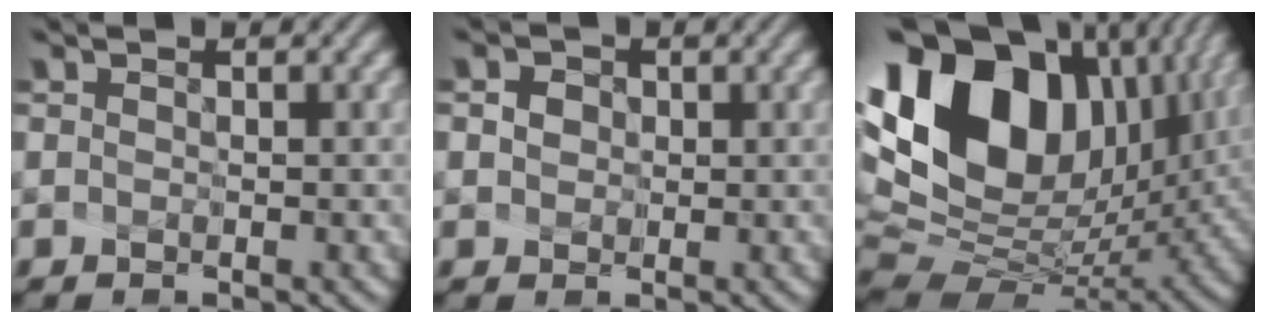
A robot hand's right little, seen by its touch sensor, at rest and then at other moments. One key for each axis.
{"total": 2.4, "fx": 0.8, "fy": 2.0, "fz": 1.0, "tx": 0.001, "ty": 0.027, "tz": -0.004}
{"total": 18.3, "fx": 6.0, "fy": 12.1, "fz": 12.3, "tx": -0.256, "ty": 0.028, "tz": 0.118}